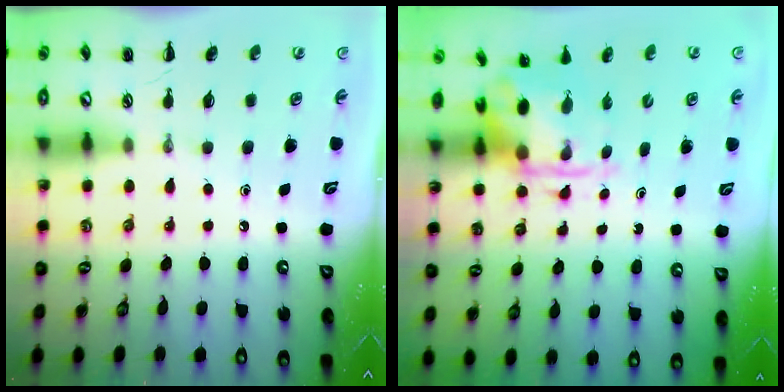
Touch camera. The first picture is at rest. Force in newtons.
{"total": 3.6, "press": 3.5, "slide": 0.8}